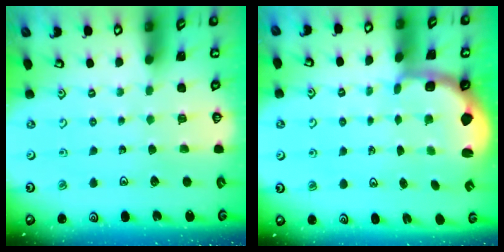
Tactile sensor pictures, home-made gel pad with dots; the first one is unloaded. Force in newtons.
{"total": 2.1, "press": 1.3, "slide": 1.6}